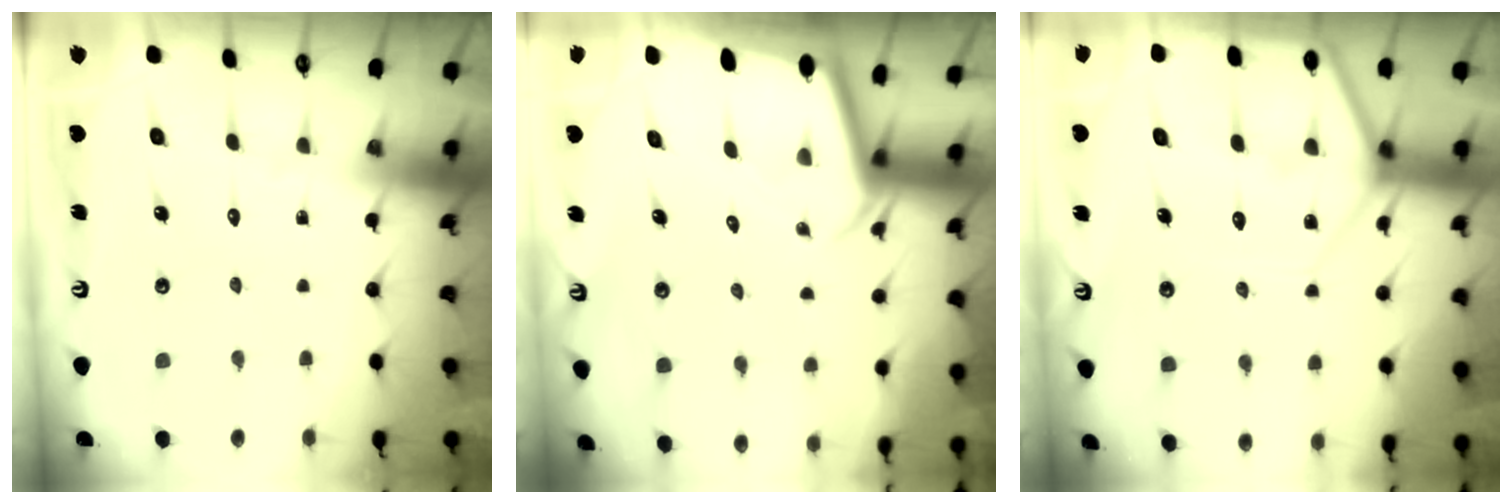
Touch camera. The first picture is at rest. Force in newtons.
{"total": 2.0, "press": 2.0, "slide": 0.1}
{"total": 11.5, "press": 11.4, "slide": 0.9}